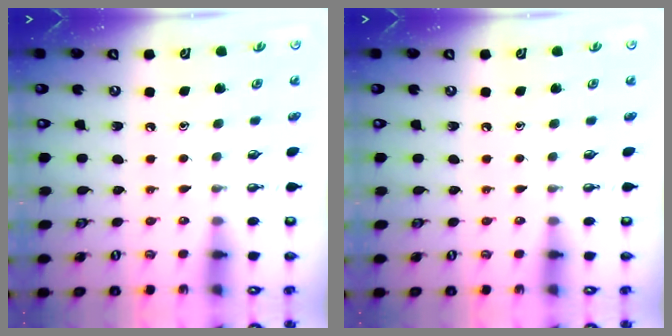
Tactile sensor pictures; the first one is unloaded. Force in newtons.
{"total": 0.0}